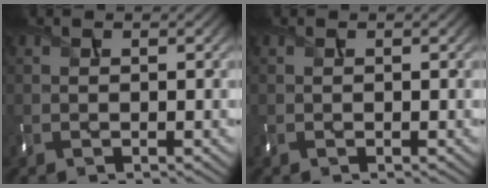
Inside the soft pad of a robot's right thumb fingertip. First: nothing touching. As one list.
[{"total": 0.0}]